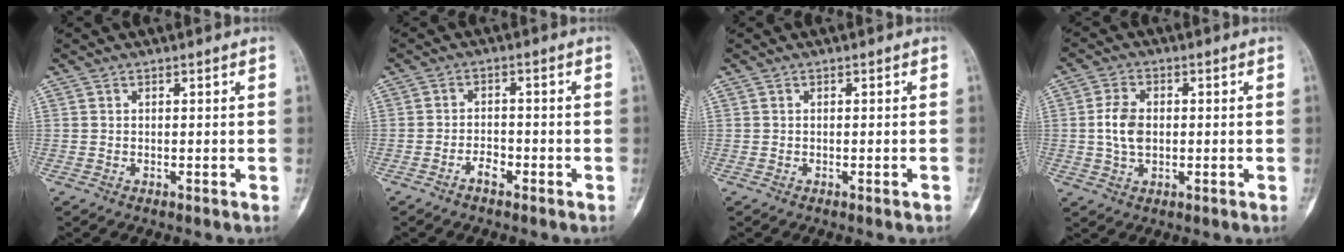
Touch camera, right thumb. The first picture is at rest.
{"total": 2.7, "force": [-1.8, 1.2, 1.5], "torque": [-0.022, 0.014, -0.035]}
{"total": 0.8, "force": [-0.5, 0.0, 0.6], "torque": [-0.009, 0.001, -0.006]}
{"total": 6.1, "force": [0.1, 4.1, 4.5], "torque": [-0.085, 0.005, 0.001]}